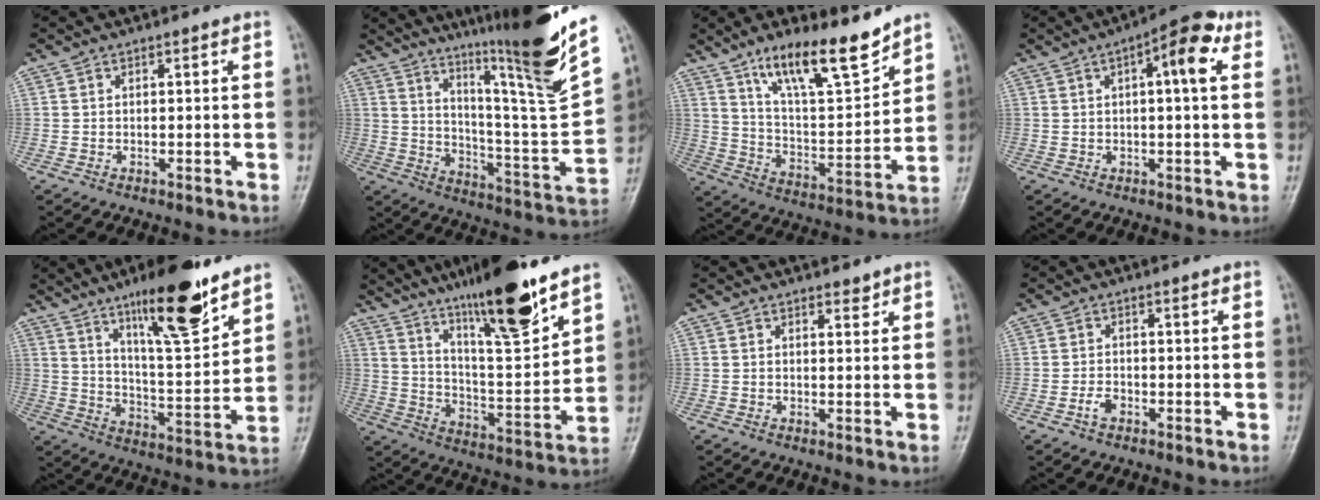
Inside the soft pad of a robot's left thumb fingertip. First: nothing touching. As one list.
[{"total": 24.3, "force": [15.7, 1.2, 18.5], "torque": [-0.258, -0.085, 0.251]}, {"total": 15.9, "force": [11.6, 4.0, 10.1], "torque": [-0.144, -0.075, 0.210]}, {"total": 8.4, "force": [2.7, 2.5, 7.6], "torque": [-0.101, 0.017, 0.030]}, {"total": 17.3, "force": [11.5, 4.0, 12.3], "torque": [-0.171, -0.071, 0.195]}, {"total": 19.4, "force": [13.8, 3.0, 13.3], "torque": [-0.193, -0.078, 0.235]}, {"total": 1.7, "force": [1.5, 0.7, 0.5], "torque": [0.003, -0.012, 0.020]}, {"total": 1.9, "force": [-1.0, 1.1, 1.1], "torque": [-0.022, 0.005, -0.021]}]